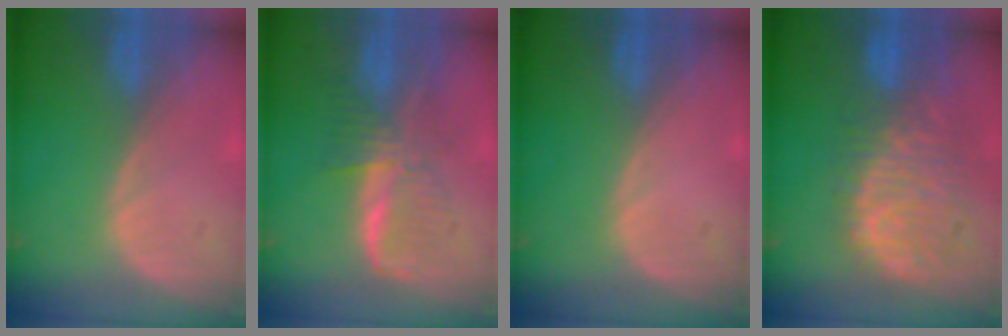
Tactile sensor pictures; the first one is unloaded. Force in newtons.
{"total": 6.5, "press": 6.3, "slide": 1.6}
{"total": 0.0}
{"total": 11.3, "press": 9.7, "slide": 5.8}